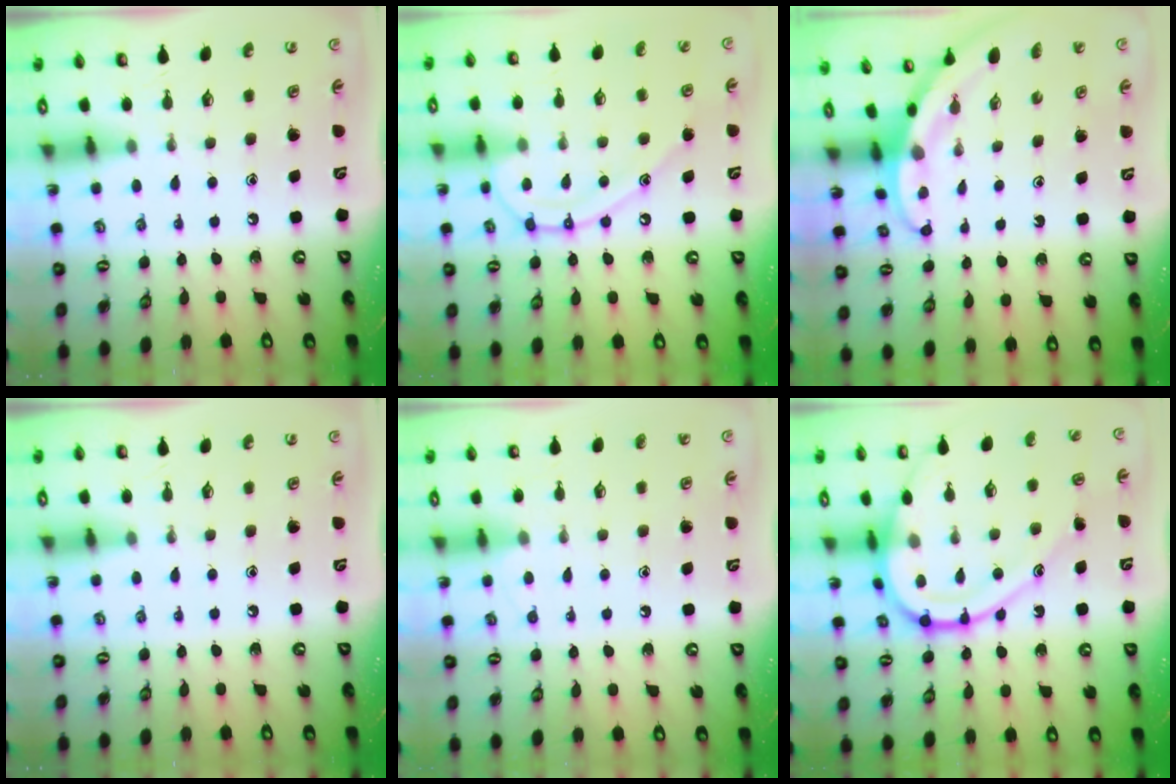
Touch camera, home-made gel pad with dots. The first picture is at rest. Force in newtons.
{"total": 14.0, "press": 13.9, "slide": 1.4}
{"total": 3.0, "press": 3.0, "slide": 0.1}
{"total": 0.0}
{"total": 2.4, "press": 2.4, "slide": 0.3}
{"total": 15.9, "press": 15.9, "slide": 0.9}